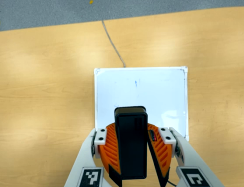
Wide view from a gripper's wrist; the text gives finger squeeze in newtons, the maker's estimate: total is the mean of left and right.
{"total": 9.3, "left": 9.5, "right": 9.0}